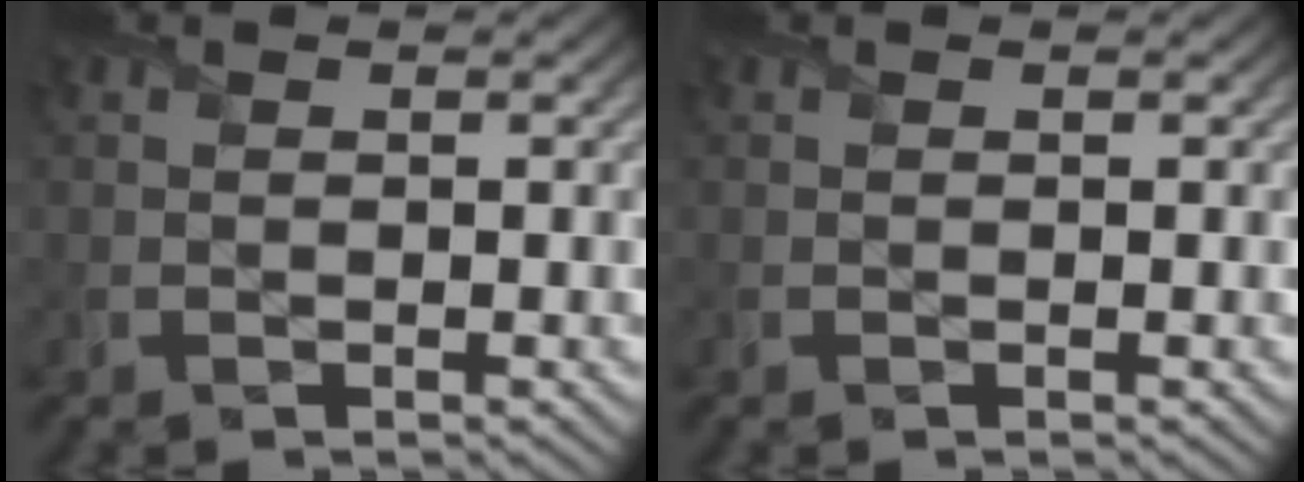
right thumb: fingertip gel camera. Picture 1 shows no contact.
{"total": 0.0}